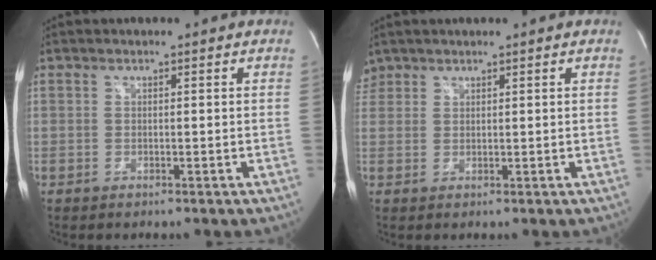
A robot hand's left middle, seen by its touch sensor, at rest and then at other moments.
{"total": 2.3, "force": [1.8, 1.4, -0.1], "torque": [0.001, 0.013, 0.037]}